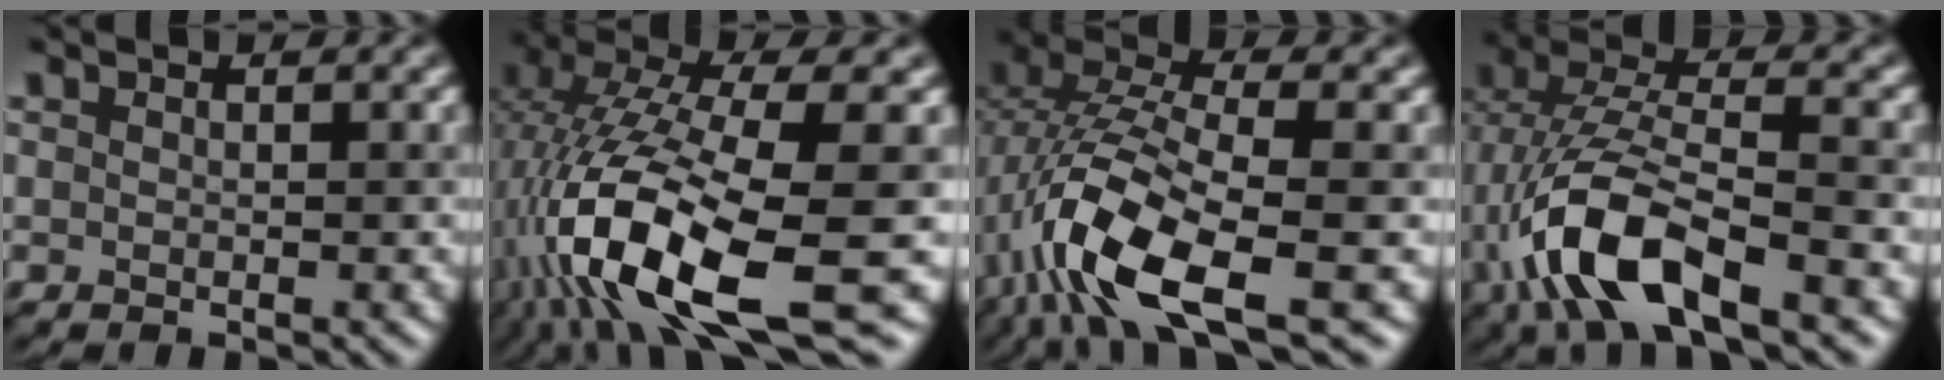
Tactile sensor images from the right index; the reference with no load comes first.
{"total": 14.6, "force": [-4.4, 4.7, 13.1], "torque": [-0.261, -0.003, -0.073]}
{"total": 10.6, "force": [-4.5, 3.7, 8.9], "torque": [-0.181, 0.005, -0.094]}
{"total": 9.9, "force": [-4.3, 3.9, 8.0], "torque": [-0.176, 0.002, -0.087]}